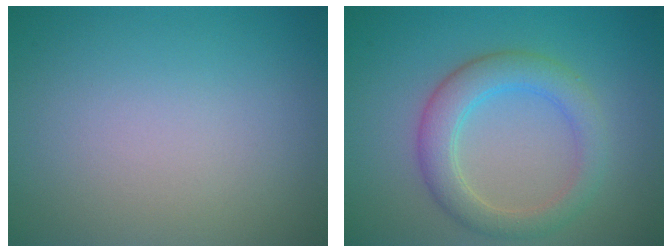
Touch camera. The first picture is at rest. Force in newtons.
{"total": 4.2, "press": 4.2, "slide": 0.3}